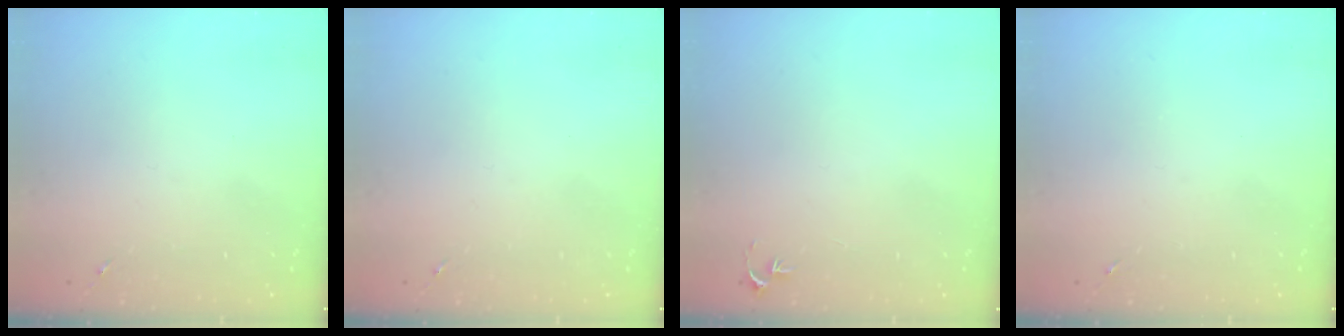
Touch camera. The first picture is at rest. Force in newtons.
{"total": 0.0}
{"total": 2.7, "press": 2.7, "slide": 0.3}
{"total": 0.0}